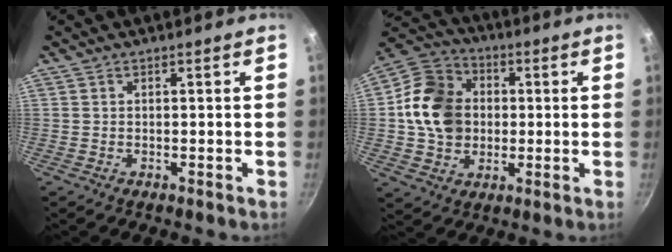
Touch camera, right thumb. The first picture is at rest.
{"total": 14.7, "force": [1.0, 12.0, 8.3], "torque": [-0.125, 0.018, 0.008]}